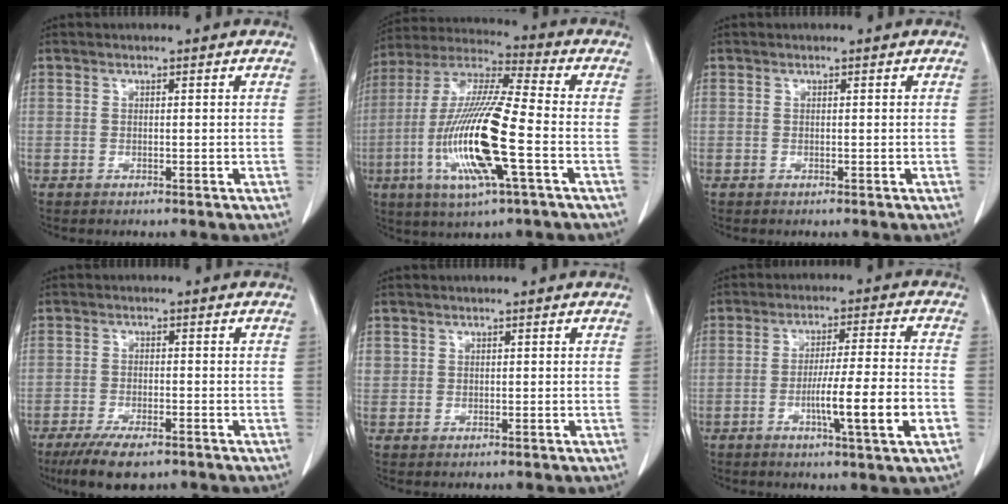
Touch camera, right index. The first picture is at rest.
{"total": 18.2, "force": [-4.6, 1.6, 17.5], "torque": [-0.364, -0.015, -0.086]}
{"total": 0.0}
{"total": 7.9, "force": [-5.7, 2.3, 5.0], "torque": [-0.082, -0.015, -0.092]}
{"total": 1.3, "force": [0.5, 1.2, 0.2], "torque": [0.009, 0.008, 0.009]}
{"total": 11.0, "force": [-3.4, -0.5, 10.4], "torque": [-0.170, -0.006, -0.056]}